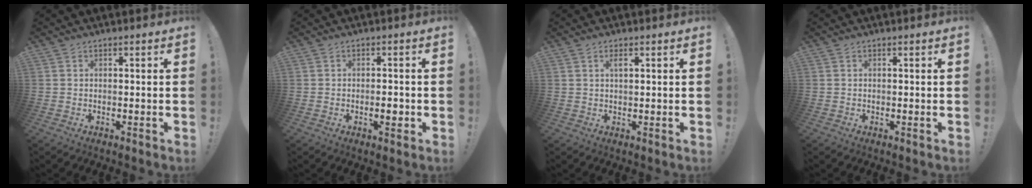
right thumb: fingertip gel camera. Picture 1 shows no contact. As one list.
[{"total": 3.2, "force": [-1.0, 1.1, 2.8], "torque": [-0.031, 0.000, -0.020]}, {"total": 1.8, "force": [0.8, 0.6, 1.5], "torque": [-0.031, 0.003, 0.012]}, {"total": 0.0}]